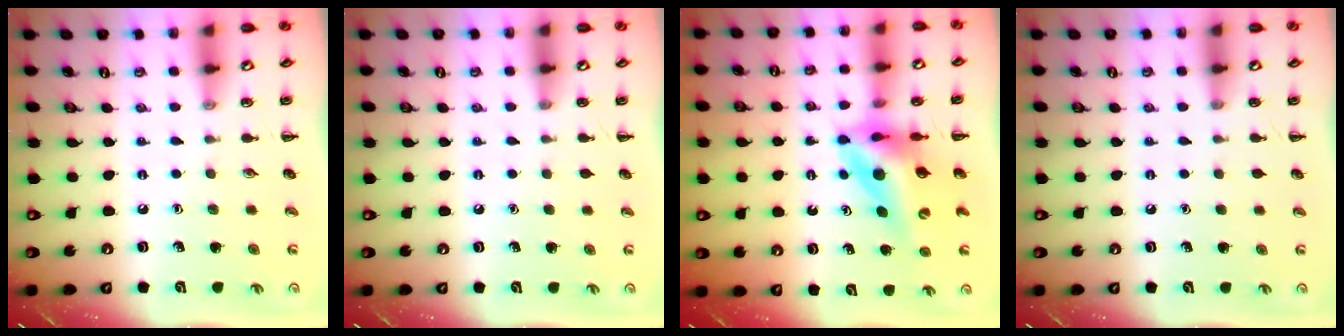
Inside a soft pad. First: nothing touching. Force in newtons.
{"total": 0.0}
{"total": 12.4, "press": 11.7, "slide": 4.1}
{"total": 0.0}